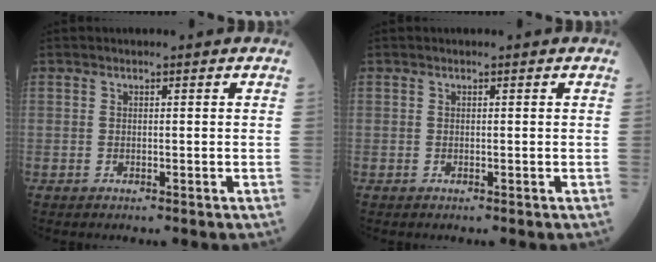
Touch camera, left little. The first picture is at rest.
{"total": 0.0}